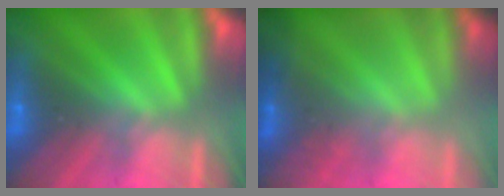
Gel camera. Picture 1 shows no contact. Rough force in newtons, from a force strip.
{"total": 1.4}